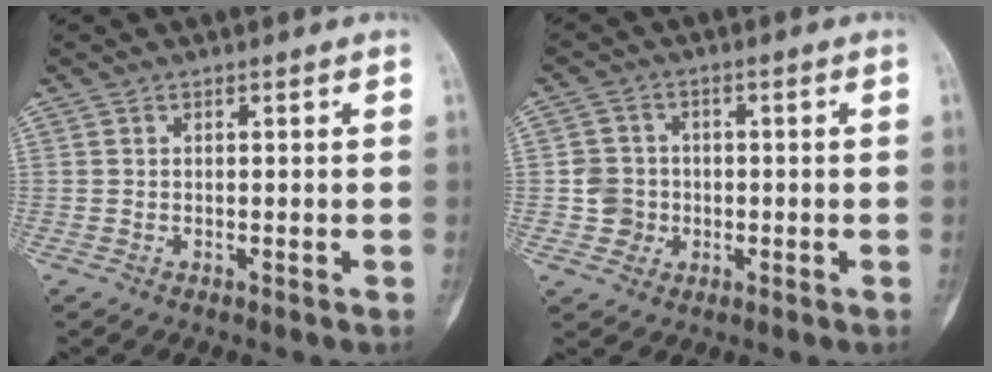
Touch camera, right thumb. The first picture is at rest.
{"total": 4.6, "force": [-0.7, 4.5, 0.8], "torque": [0.011, 0.009, -0.016]}